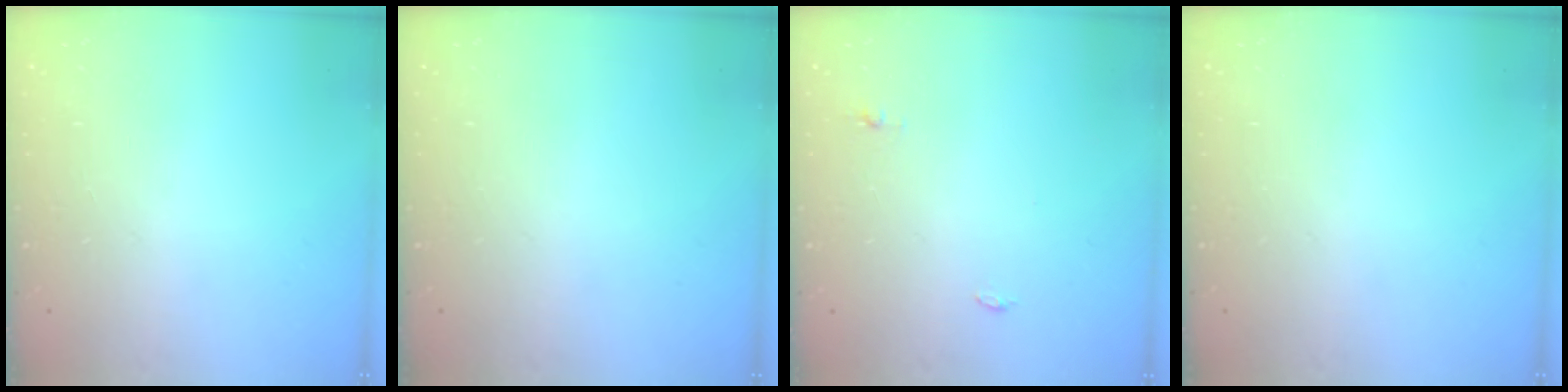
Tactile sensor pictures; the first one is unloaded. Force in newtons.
{"total": 0.0}
{"total": 3.7, "press": 3.3, "slide": 1.7}
{"total": 0.0}